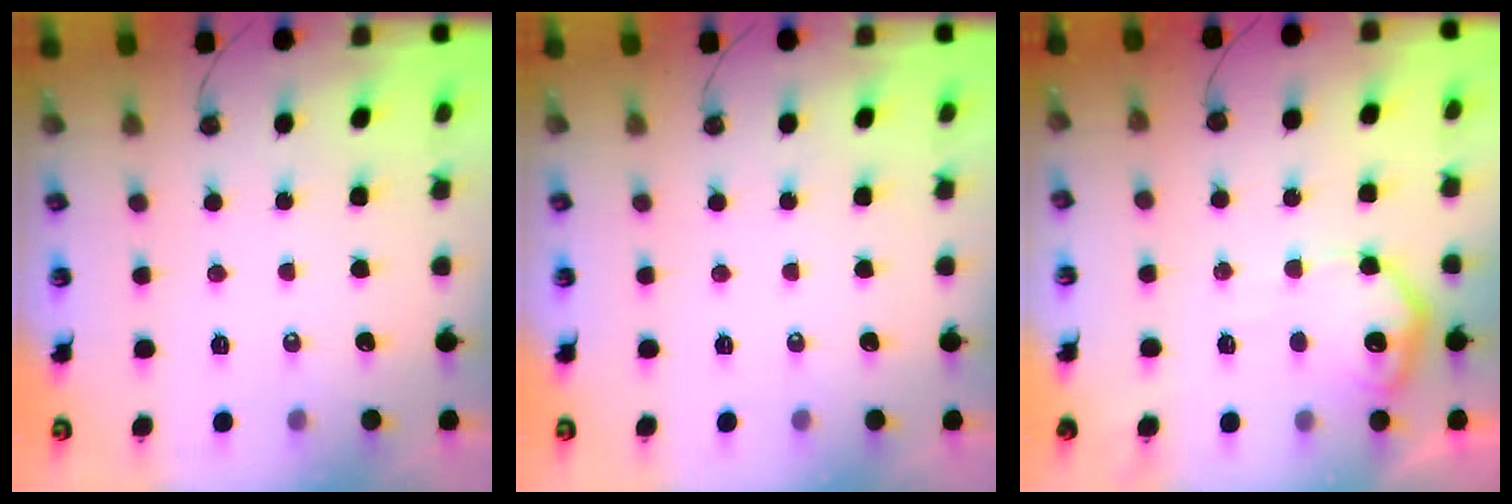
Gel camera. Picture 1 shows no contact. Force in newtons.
{"total": 0.0}
{"total": 11.8, "press": 11.8, "slide": 0.5}